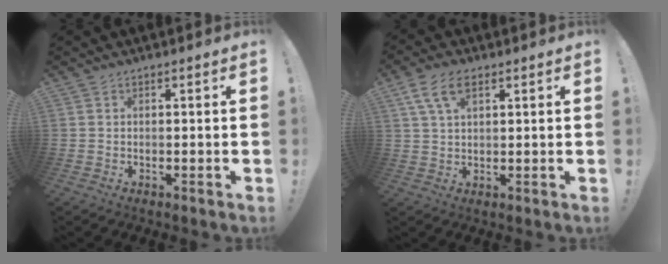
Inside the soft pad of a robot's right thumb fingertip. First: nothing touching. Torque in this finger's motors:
{"motor_torque": [-0.28, 0.36, 0.55, 0.02, 0.27]}